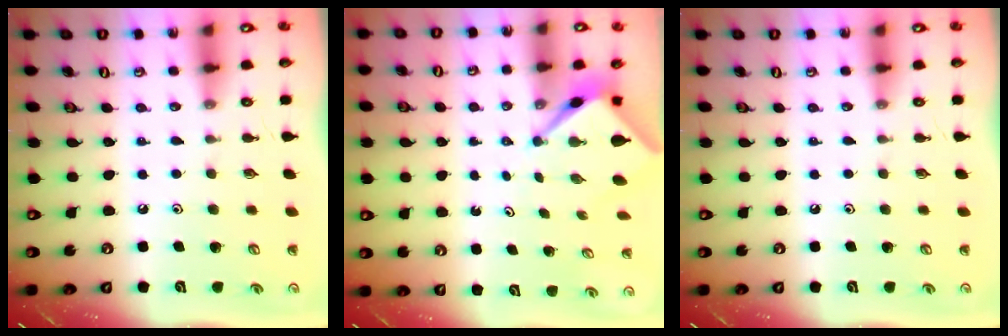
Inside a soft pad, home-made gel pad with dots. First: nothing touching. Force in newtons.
{"total": 3.0, "press": 3.0, "slide": 0.2}
{"total": 0.0}